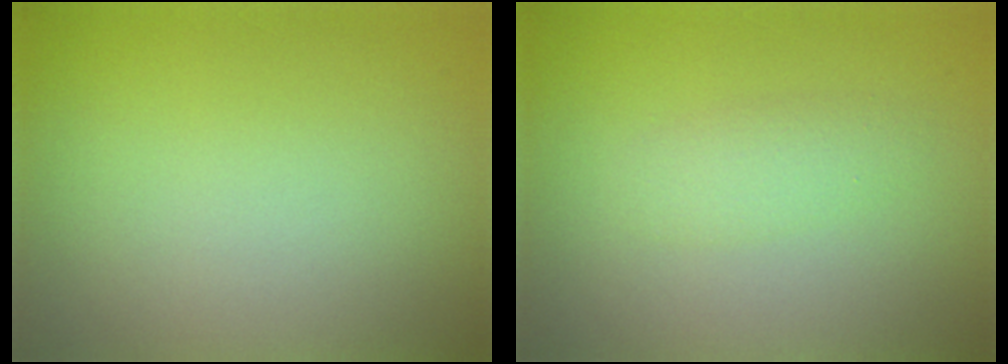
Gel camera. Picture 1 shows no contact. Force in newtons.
{"total": 1.6, "press": 1.6, "slide": 0.0}